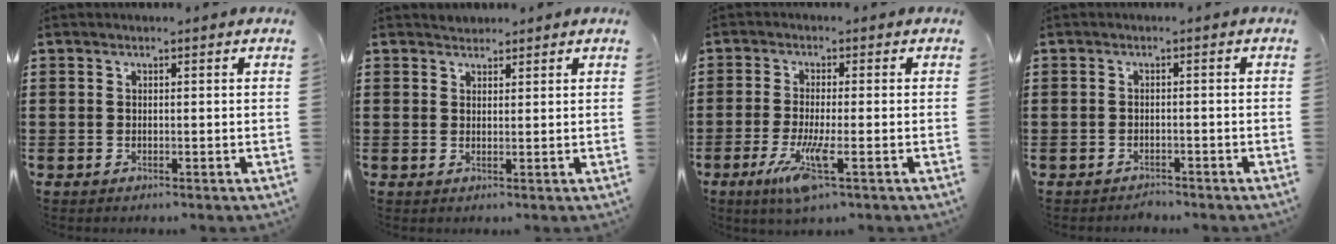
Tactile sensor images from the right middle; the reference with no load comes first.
{"total": 1.3, "force": [1.2, 0.3, -0.4], "torque": [0.002, 0.001, 0.025]}
{"total": 6.8, "force": [-2.8, 0.8, 6.1], "torque": [-0.131, -0.023, -0.052]}
{"total": 1.7, "force": [-1.6, 0.3, -0.3], "torque": [0.000, 0.001, -0.037]}